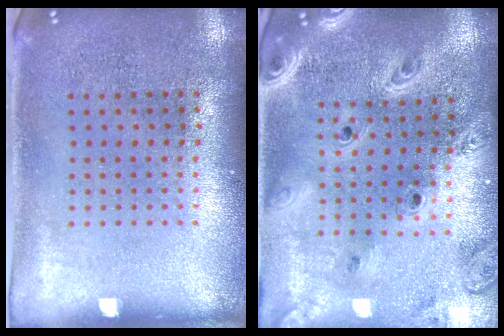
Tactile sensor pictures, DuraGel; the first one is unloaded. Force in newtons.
{"total": 3.0, "press": 2.5, "slide": 1.6}